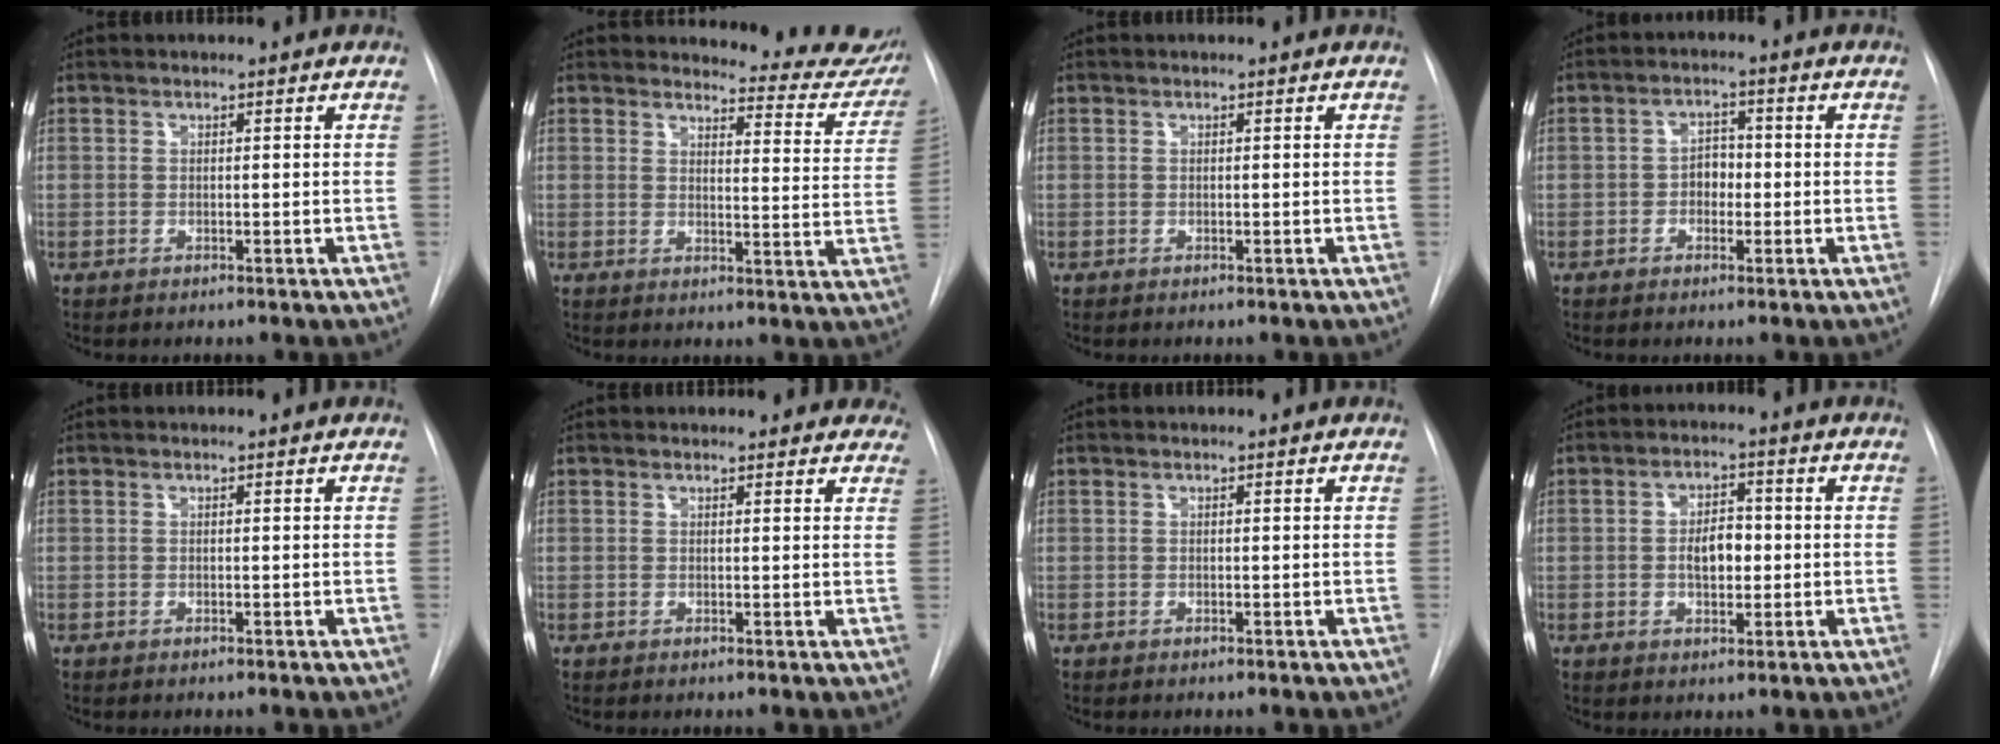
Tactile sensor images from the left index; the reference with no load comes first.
{"total": 12.4, "force": [12.1, 2.4, 1.8], "torque": [0.008, -0.079, 0.107]}
{"total": 0.0}
{"total": 3.1, "force": [-1.1, 2.1, 2.0], "torque": [-0.025, 0.005, -0.020]}
{"total": 0.0}
{"total": 9.2, "force": [8.4, 3.1, 1.7], "torque": [0.015, -0.005, 0.070]}
{"total": 0.0}
{"total": 4.8, "force": [-0.7, 2.5, 4.1], "torque": [-0.068, 0.003, -0.010]}